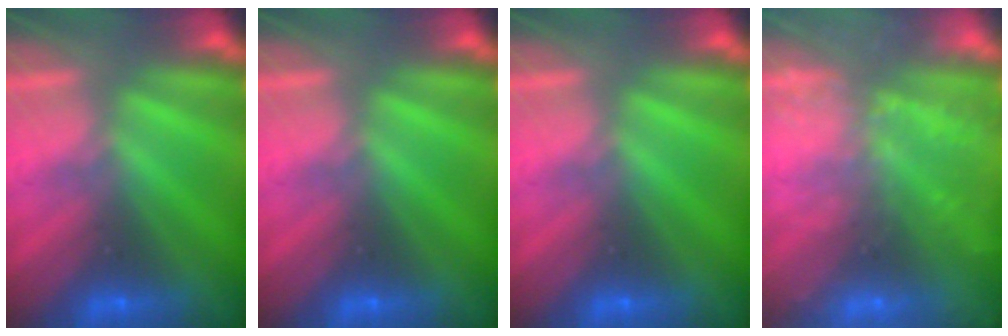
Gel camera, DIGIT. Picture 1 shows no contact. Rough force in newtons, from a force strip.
{"total": 0.0}
{"total": 0.0}
{"total": 7.3}